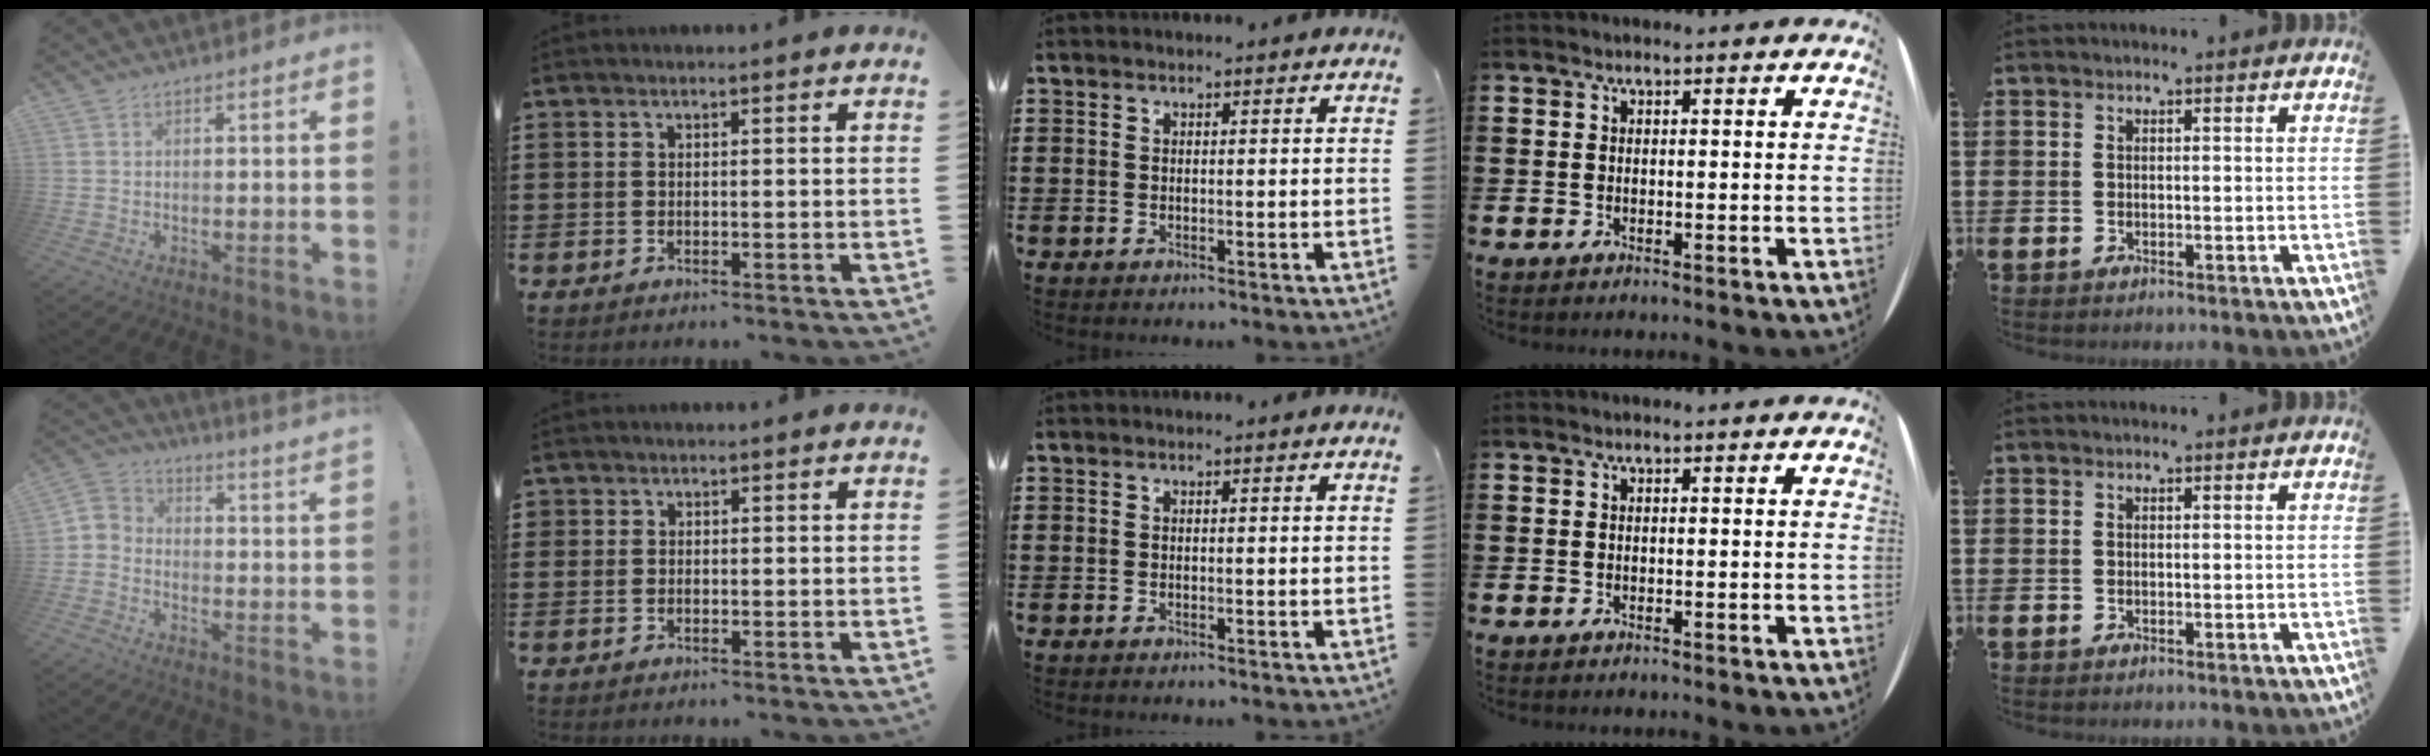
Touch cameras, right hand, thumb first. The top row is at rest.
{"thumb": {"total": 3.5, "force": [1.6, 2.5, 1.8], "torque": [-0.030, -0.018, 0.030]}, "index": {"total": 0.5, "force": [-0.1, 0.5, 0.2], "torque": [-0.005, 0.001, -0.001]}}